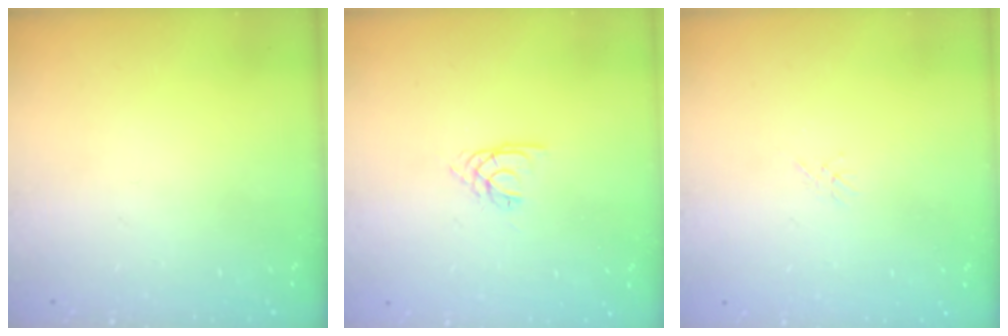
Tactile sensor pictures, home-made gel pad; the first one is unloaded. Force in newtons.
{"total": 1.4, "press": 1.3, "slide": 0.3}
{"total": 0.0}